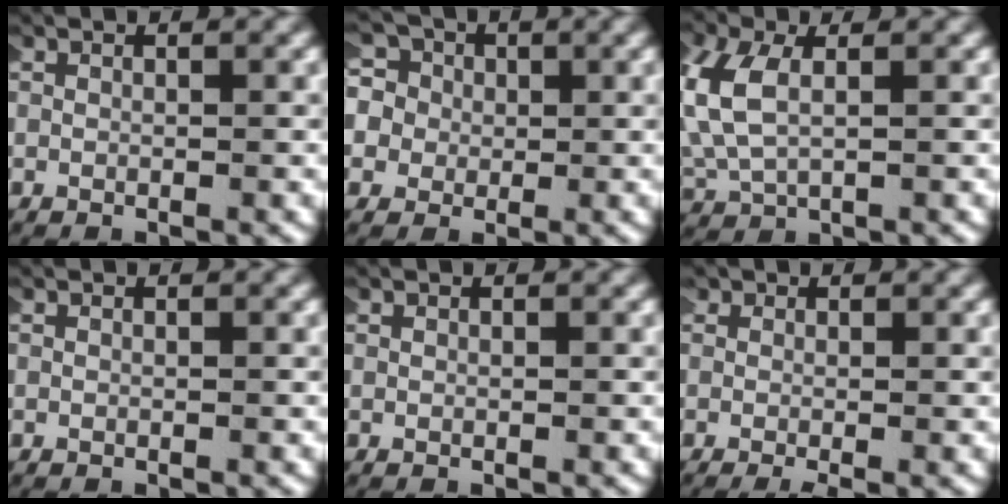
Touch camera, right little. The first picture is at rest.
{"total": 8.8, "force": [-0.2, 8.2, 3.2], "torque": [-0.116, -0.021, -0.014]}
{"total": 4.7, "force": [1.0, 3.2, 3.3], "torque": [-0.105, -0.005, 0.028]}
{"total": 0.0}
{"total": 0.0}
{"total": 1.1, "force": [-0.6, 0.4, 0.8], "torque": [-0.018, -0.008, -0.008]}